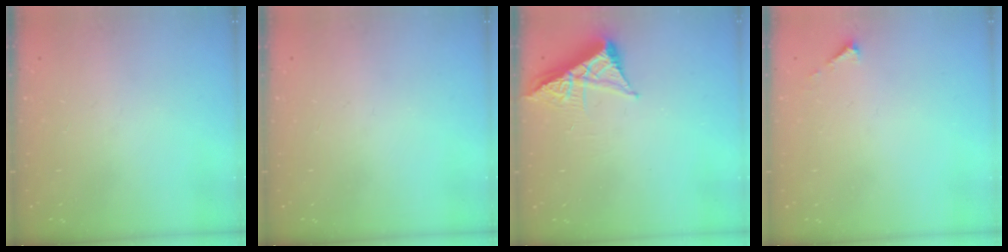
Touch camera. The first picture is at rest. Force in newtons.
{"total": 0.0}
{"total": 6.0, "press": 5.9, "slide": 0.8}
{"total": 2.1, "press": 2.1, "slide": 0.2}